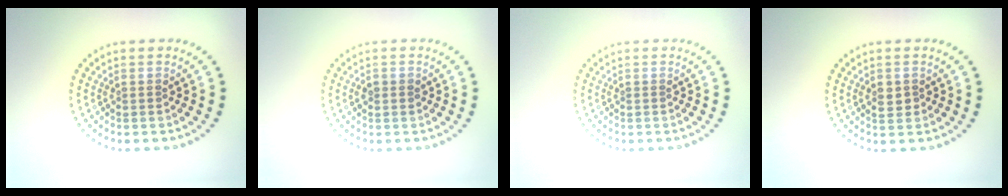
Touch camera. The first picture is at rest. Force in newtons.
{"total": 1.0, "press": 1.0, "slide": 0.3}
{"total": 0.0}
{"total": 1.4, "press": 1.4, "slide": 0.1}